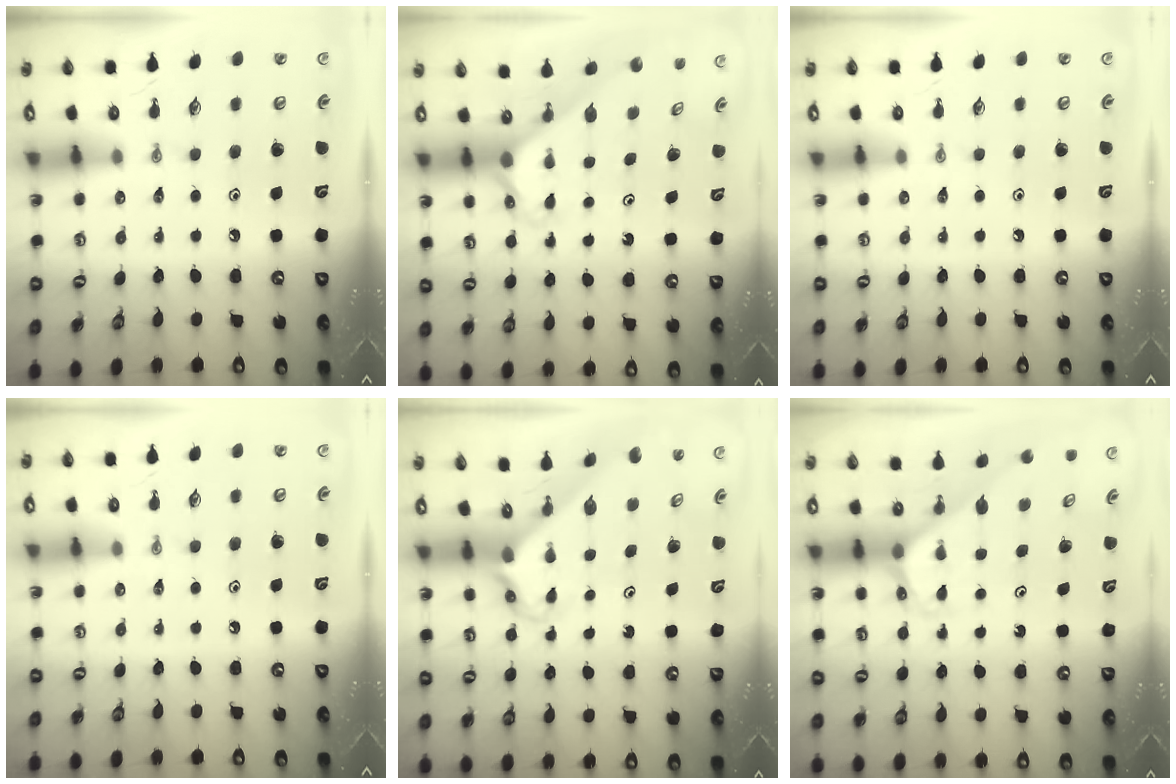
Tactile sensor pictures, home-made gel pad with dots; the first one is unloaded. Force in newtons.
{"total": 2.3, "press": 2.3, "slide": 0.2}
{"total": 0.0}
{"total": 0.0}
{"total": 2.7, "press": 2.7, "slide": 0.2}
{"total": 2.5, "press": 2.5, "slide": 0.1}